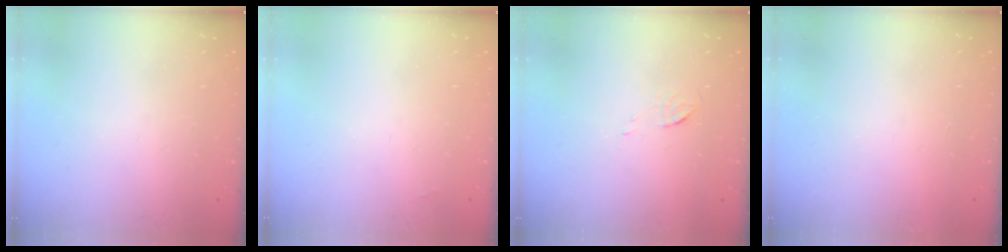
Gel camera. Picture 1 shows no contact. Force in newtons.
{"total": 1.3, "press": 1.3, "slide": 0.2}
{"total": 3.3, "press": 3.3, "slide": 0.3}
{"total": 1.6, "press": 1.6, "slide": 0.1}